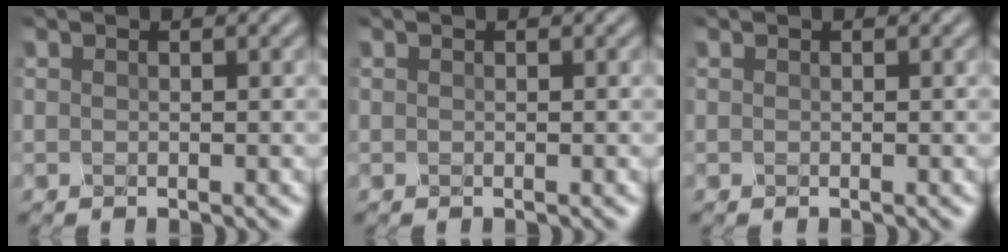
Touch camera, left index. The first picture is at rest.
{"total": 0.0}
{"total": 0.0}